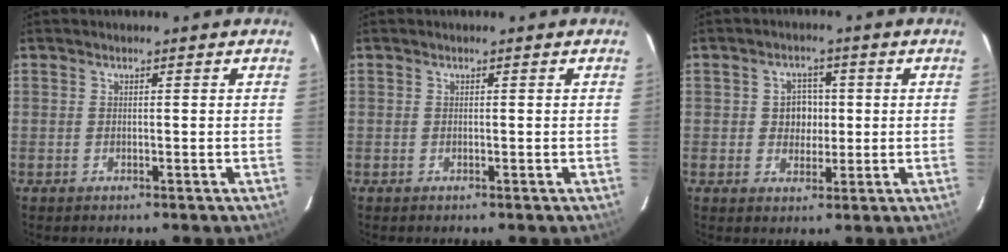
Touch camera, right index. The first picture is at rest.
{"total": 0.0}
{"total": 4.4, "force": [0.2, 3.9, 2.0], "torque": [-0.032, 0.012, 0.005]}